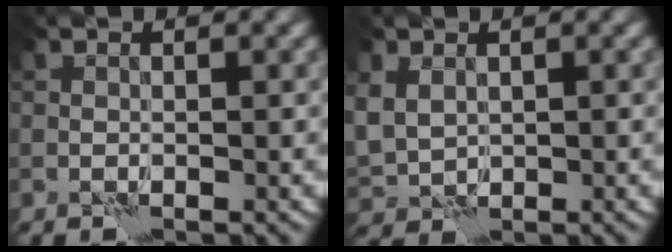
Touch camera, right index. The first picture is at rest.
{"total": 3.4, "force": [0.8, 2.7, 1.9], "torque": [-0.056, -0.006, 0.018]}